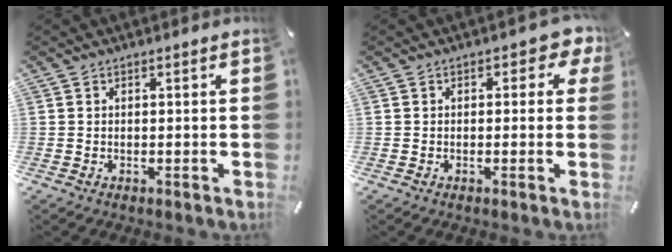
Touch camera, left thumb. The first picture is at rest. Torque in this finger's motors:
{"motor_torque": [0.08, 0.03, 0.20, 0.06, 0.00]}